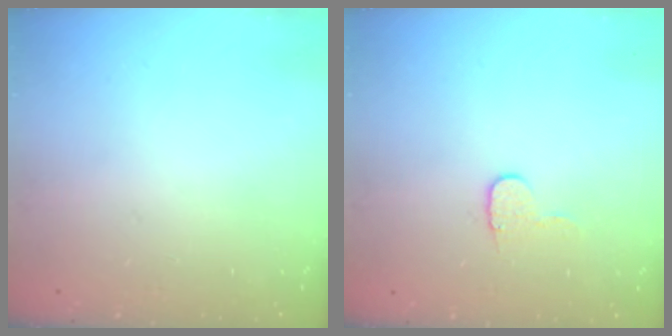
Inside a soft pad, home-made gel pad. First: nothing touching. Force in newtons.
{"total": 5.7, "press": 5.7, "slide": 0.5}